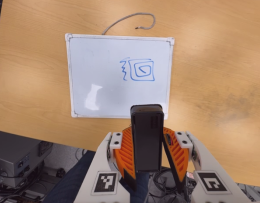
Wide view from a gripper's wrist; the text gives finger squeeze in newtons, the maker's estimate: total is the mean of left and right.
{"total": 4.5, "left": 4.6, "right": 4.4}